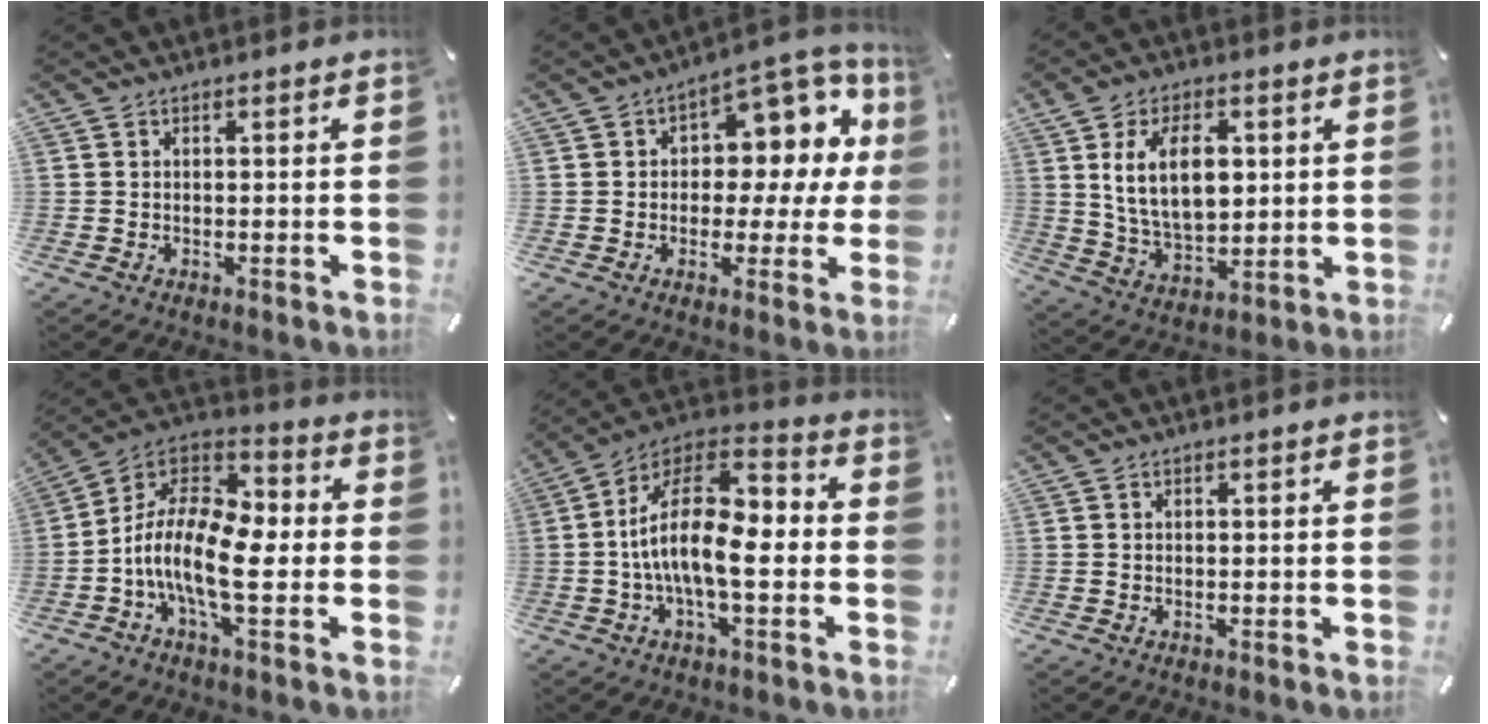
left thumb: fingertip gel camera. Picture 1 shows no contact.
{"total": 11.5, "force": [3.9, 7.4, 7.9], "torque": [-0.097, -0.037, 0.068]}
{"total": 13.3, "force": [3.4, 8.1, 10.0], "torque": [-0.193, 0.003, 0.060]}
{"total": 14.5, "force": [-5.1, 6.3, 12.0], "torque": [-0.262, -0.004, -0.098]}
{"total": 15.8, "force": [-2.5, 7.4, 13.8], "torque": [-0.269, 0.005, -0.047]}
{"total": 0.0}